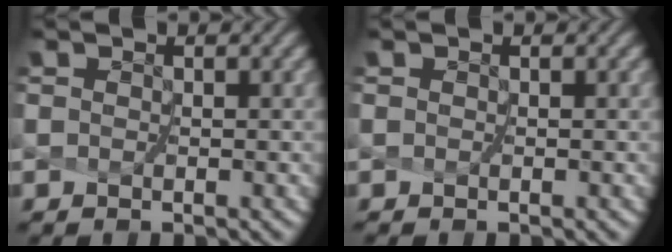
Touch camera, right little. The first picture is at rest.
{"total": 0.0}